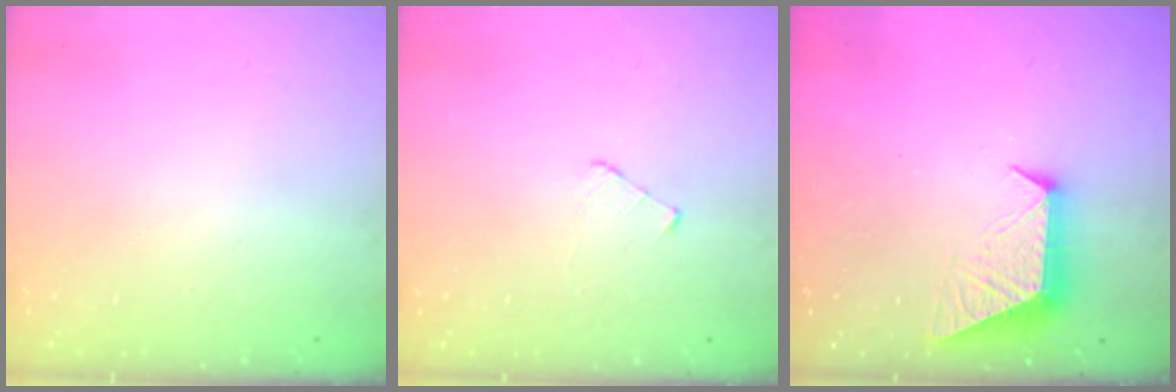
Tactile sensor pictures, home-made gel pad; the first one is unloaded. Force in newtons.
{"total": 2.9, "press": 2.8, "slide": 0.3}
{"total": 11.0, "press": 11.0, "slide": 0.8}